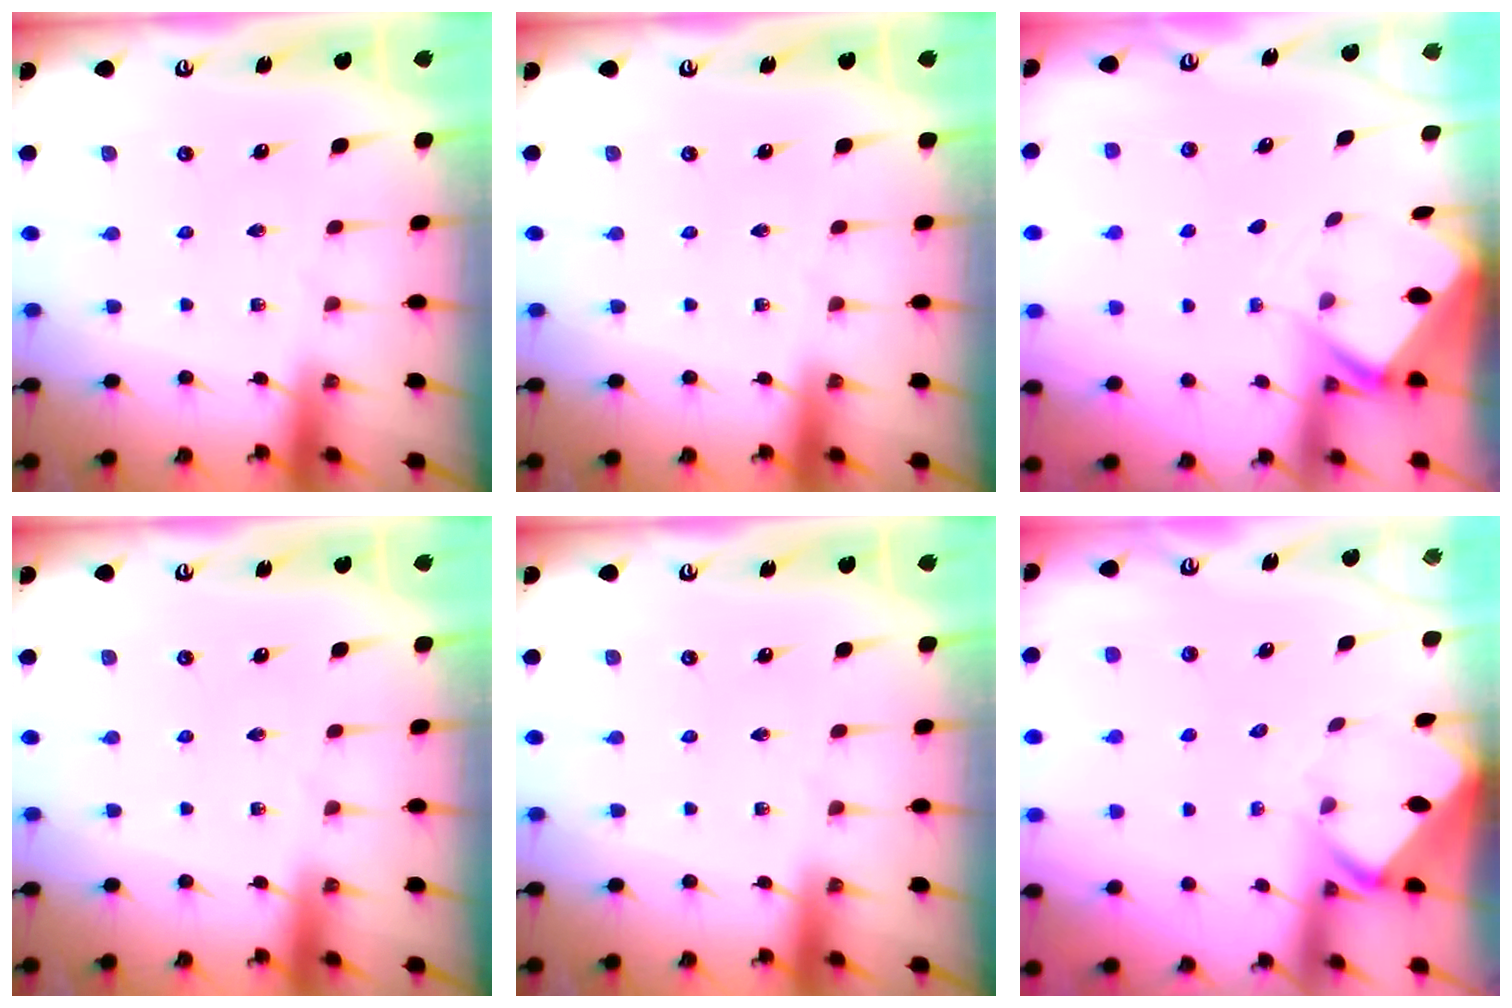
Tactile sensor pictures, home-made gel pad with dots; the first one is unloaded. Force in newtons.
{"total": 0.0}
{"total": 2.9, "press": 2.9, "slide": 0.3}
{"total": 0.0}
{"total": 0.0}
{"total": 2.8, "press": 2.8, "slide": 0.2}